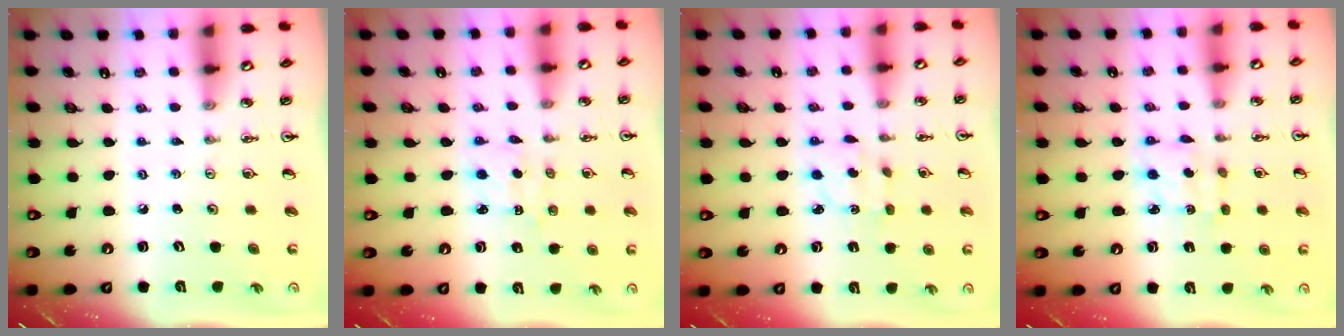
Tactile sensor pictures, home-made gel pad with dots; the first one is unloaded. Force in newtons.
{"total": 1.6, "press": 1.4, "slide": 0.7}
{"total": 3.1, "press": 3.1, "slide": 0.5}
{"total": 3.3, "press": 3.2, "slide": 0.6}